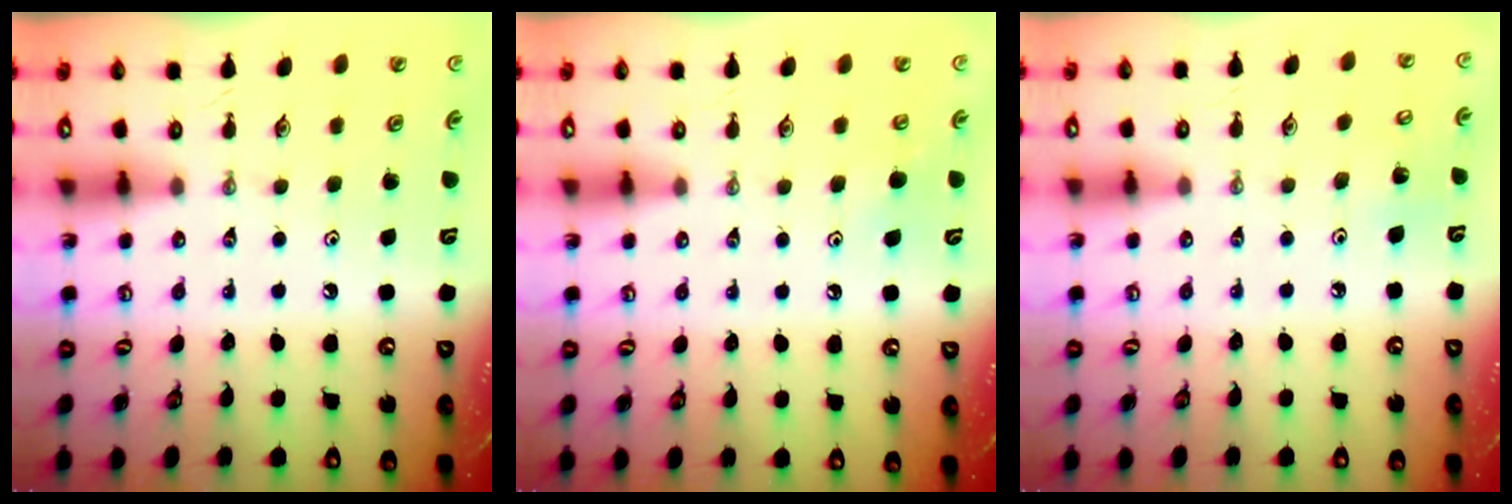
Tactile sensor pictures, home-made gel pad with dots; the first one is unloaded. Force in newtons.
{"total": 6.6, "press": 6.4, "slide": 1.8}
{"total": 5.3, "press": 5.3, "slide": 0.3}